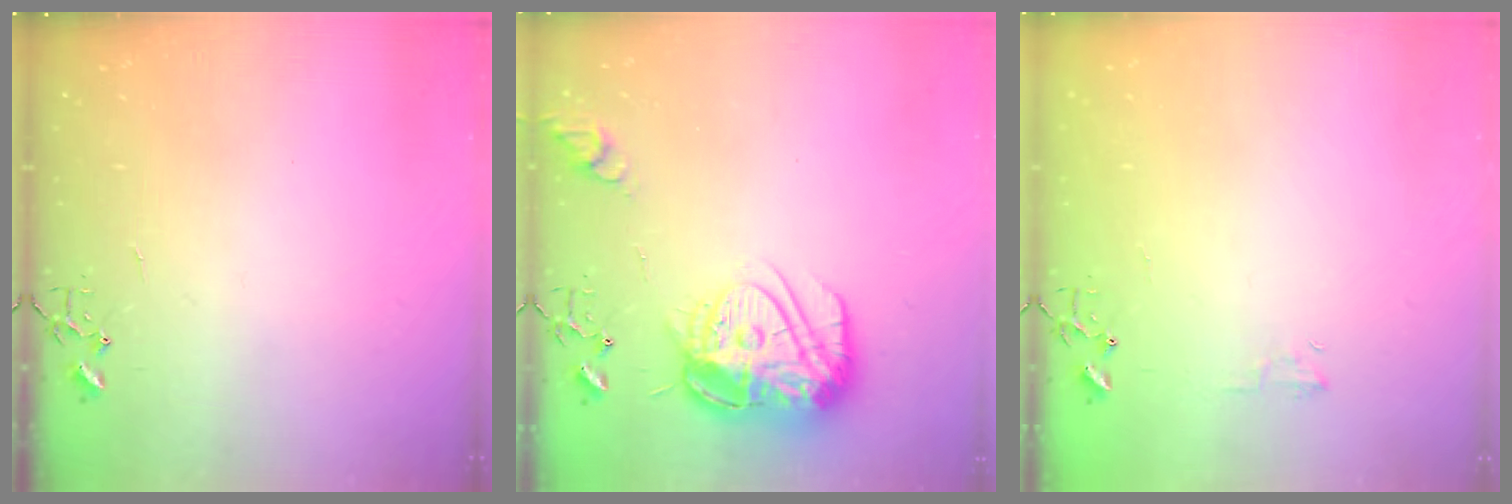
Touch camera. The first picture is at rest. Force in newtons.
{"total": 18.6, "press": 18.5, "slide": 1.6}
{"total": 4.1, "press": 4.0, "slide": 0.6}